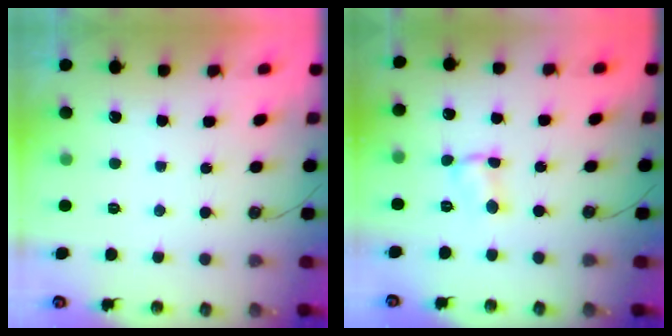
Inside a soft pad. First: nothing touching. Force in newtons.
{"total": 2.5, "press": 2.5, "slide": 0.1}